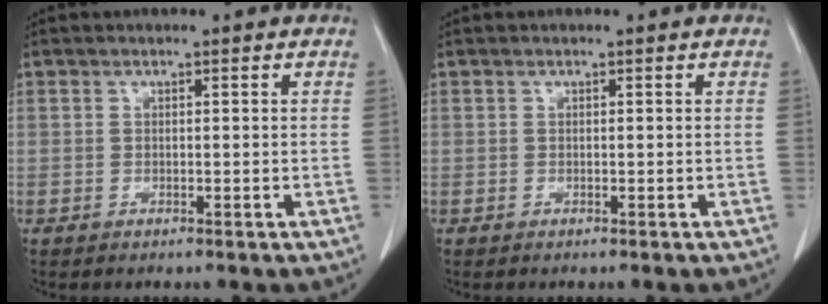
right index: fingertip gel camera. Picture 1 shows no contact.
{"total": 0.0}